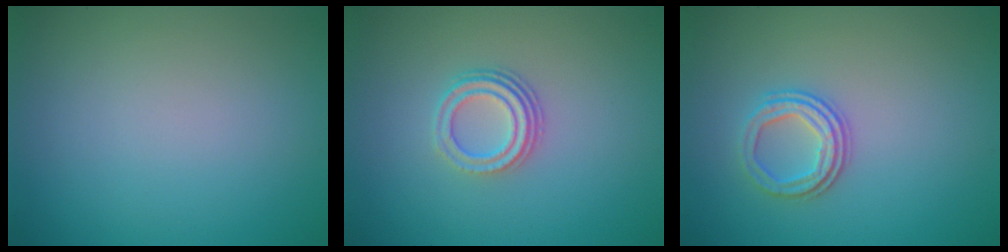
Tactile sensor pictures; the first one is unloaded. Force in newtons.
{"total": 3.2, "press": 2.3, "slide": 2.3}
{"total": 2.7, "press": 2.3, "slide": 1.4}